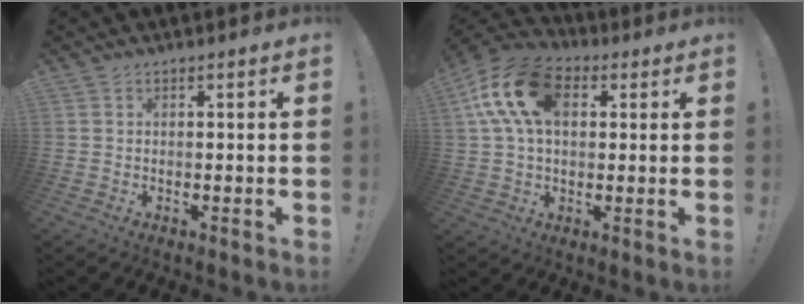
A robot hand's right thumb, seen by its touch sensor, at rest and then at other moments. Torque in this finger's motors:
{"motor_torque": [0.45, 0.46, 0.87, -0.62, 0.22]}